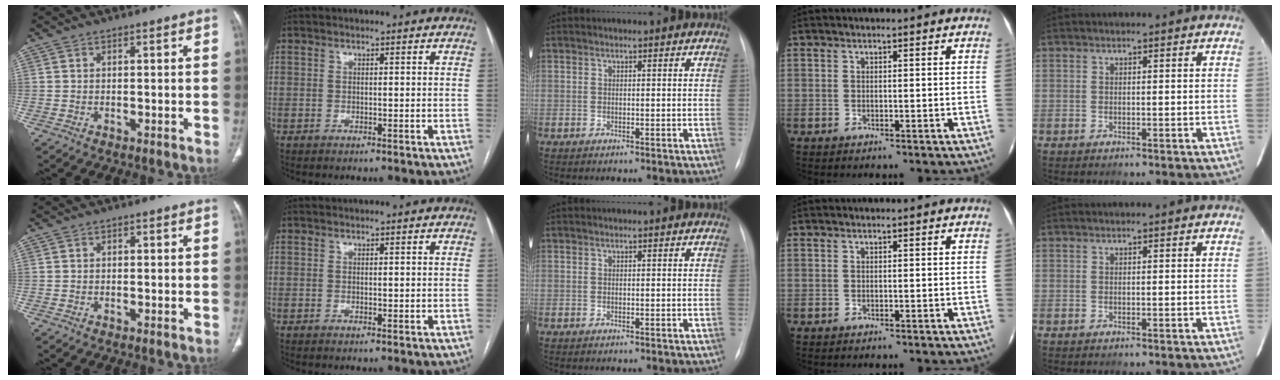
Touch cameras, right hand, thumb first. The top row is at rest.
{"thumb": {"total": 0.7, "force": [0.2, 0.5, 0.5], "torque": [-0.003, 0.002, 0.002]}, "index": {"total": 0.7, "force": [0.1, 0.4, 0.6], "torque": [-0.007, -0.002, 0.003]}}